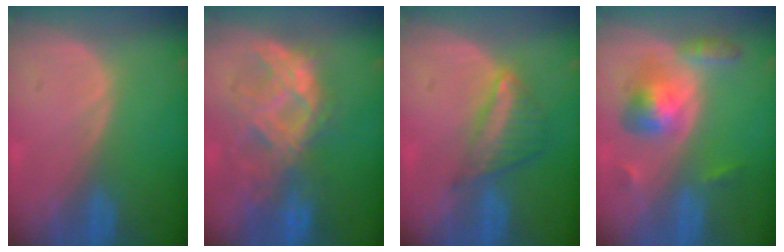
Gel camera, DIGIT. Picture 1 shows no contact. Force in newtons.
{"total": 9.0, "press": 8.7, "slide": 2.5}
{"total": 6.1, "press": 5.4, "slide": 2.9}
{"total": 6.1, "press": 6.1, "slide": 0.3}